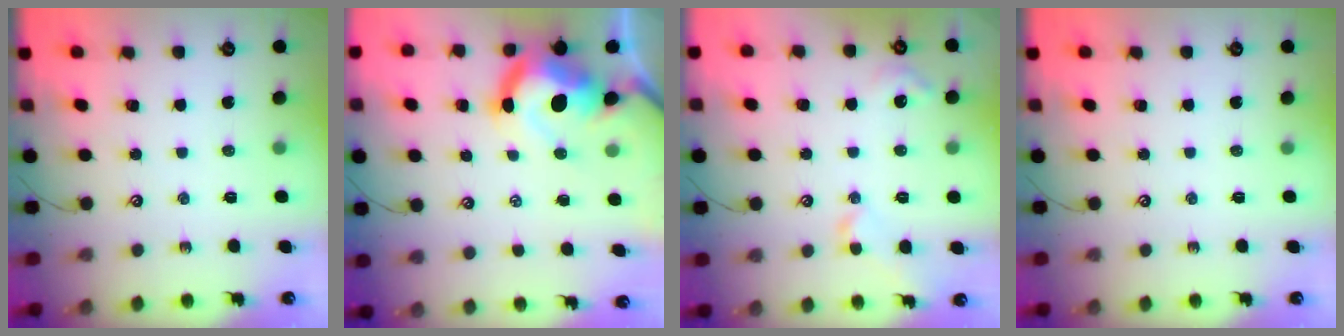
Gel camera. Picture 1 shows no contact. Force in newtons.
{"total": 13.1, "press": 12.9, "slide": 2.3}
{"total": 2.6, "press": 2.6, "slide": 0.6}
{"total": 0.0}